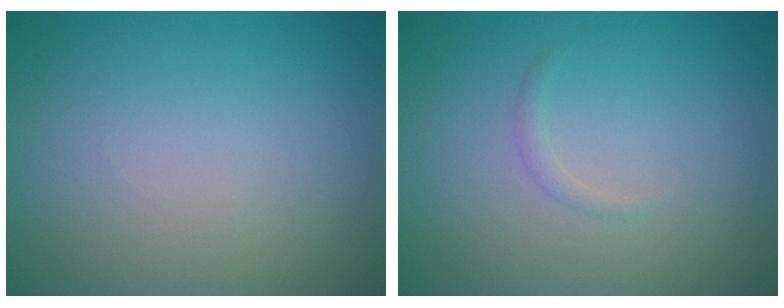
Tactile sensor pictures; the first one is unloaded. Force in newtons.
{"total": 0.6, "press": 0.6, "slide": 0.0}